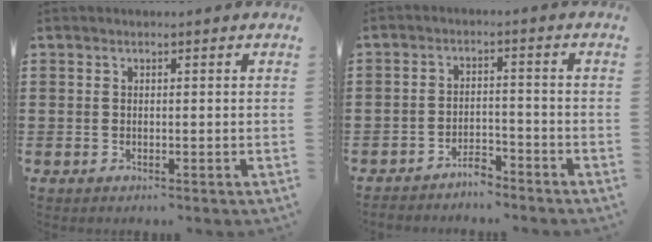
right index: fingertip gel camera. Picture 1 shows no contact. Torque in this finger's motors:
{"motor_torque": [-0.47, 0.10, -0.95, -0.21]}